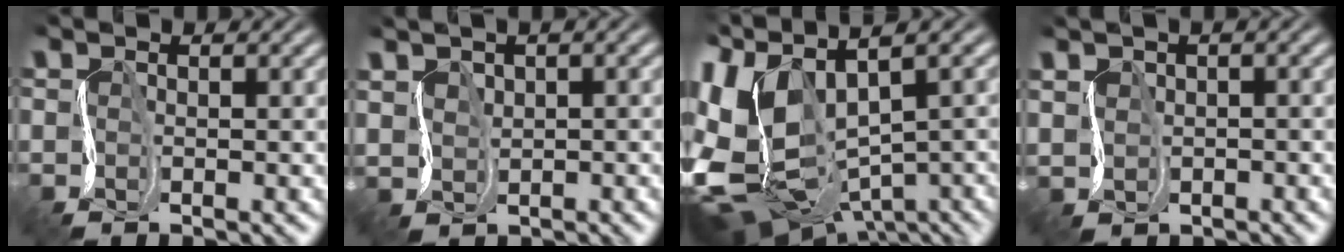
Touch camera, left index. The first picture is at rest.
{"total": 0.6, "force": [0.3, -0.1, -0.6], "torque": [0.005, -0.007, 0.016]}
{"total": 10.1, "force": [-1.7, 5.3, 8.4], "torque": [-0.218, -0.013, 0.004]}
{"total": 0.7, "force": [-0.2, 0.1, -0.6], "torque": [0.007, -0.007, 0.008]}